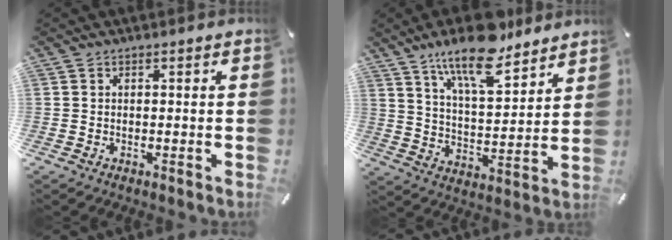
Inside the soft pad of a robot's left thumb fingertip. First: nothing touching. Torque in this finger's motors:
{"motor_torque": [1.05, -0.52, 1.50, -1.27, 0.08]}